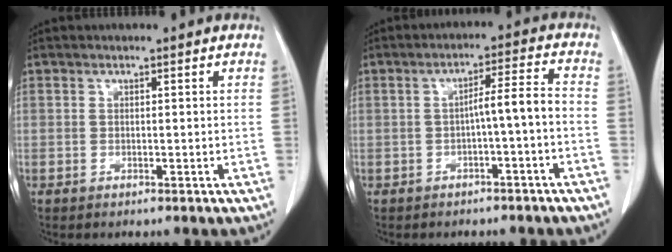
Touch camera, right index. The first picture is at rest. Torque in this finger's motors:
{"motor_torque": [0.74, -0.40, 0.37, 0.08]}